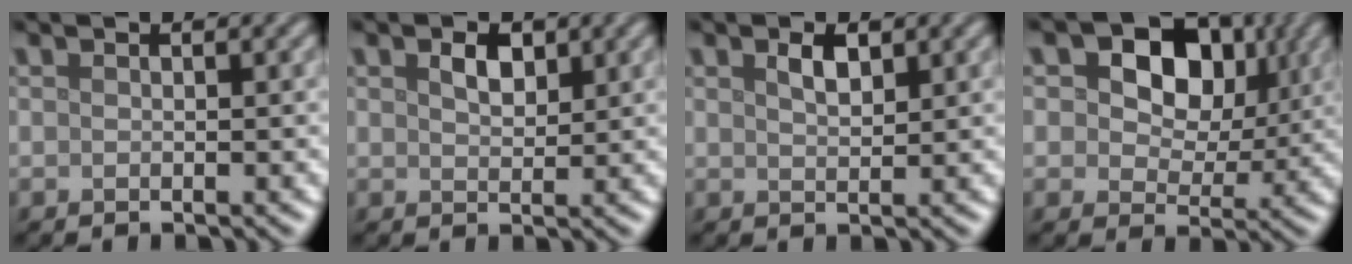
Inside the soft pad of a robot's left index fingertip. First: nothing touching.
{"total": 1.9, "force": [1.0, 1.1, 1.2], "torque": [-0.023, 0.002, 0.019]}
{"total": 1.7, "force": [1.0, 0.7, 1.2], "torque": [-0.025, 0.002, 0.020]}
{"total": 11.2, "force": [4.5, 7.6, 6.9], "torque": [-0.088, 0.030, 0.045]}